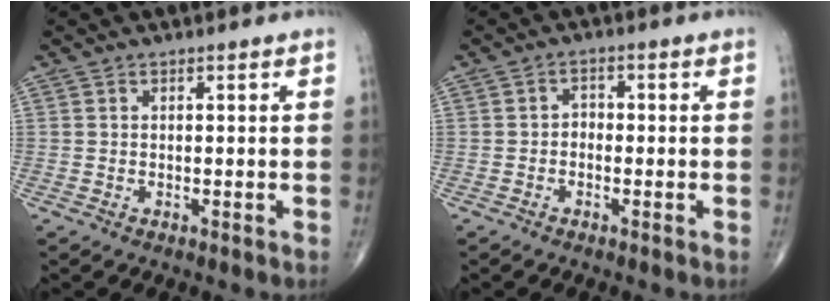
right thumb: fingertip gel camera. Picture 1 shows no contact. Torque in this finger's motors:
{"motor_torque": [-0.43, -0.03, 0.16, 0.01, 0.06]}